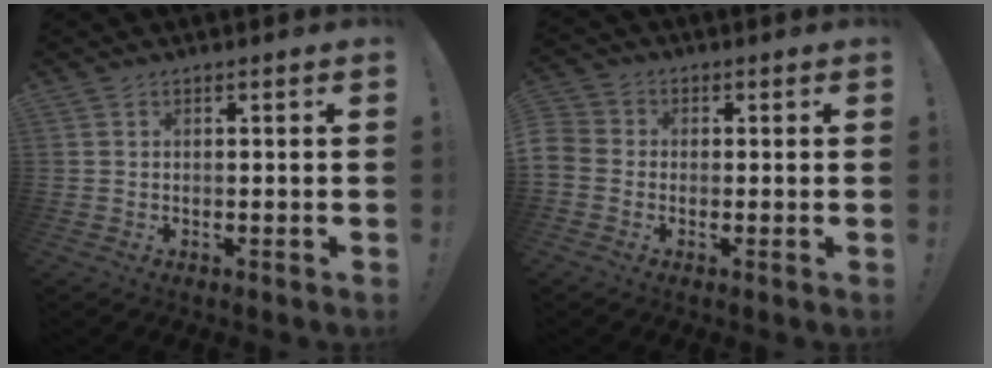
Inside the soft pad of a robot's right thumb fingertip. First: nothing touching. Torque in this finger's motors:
{"motor_torque": [0.31, 0.16, 0.80, -0.25, 0.06]}